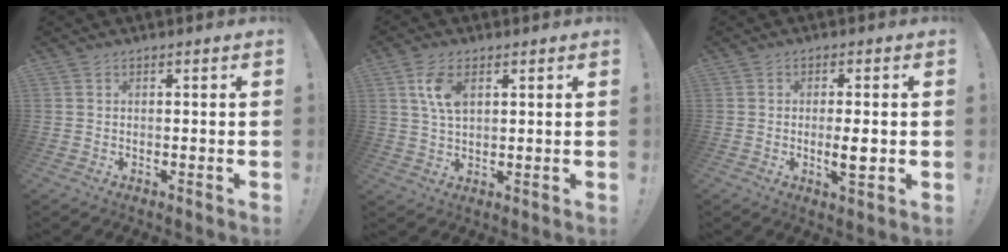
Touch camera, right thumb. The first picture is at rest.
{"total": 7.4, "force": [2.7, 3.9, 5.6], "torque": [-0.106, -0.003, 0.048]}
{"total": 5.4, "force": [-0.9, 1.1, 5.2], "torque": [-0.082, -0.009, -0.016]}